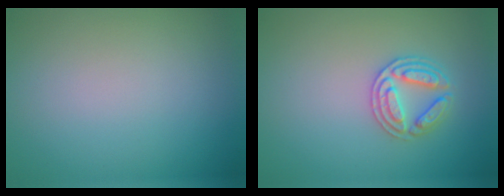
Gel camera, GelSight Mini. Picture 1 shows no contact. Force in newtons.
{"total": 2.7, "press": 2.7, "slide": 0.4}